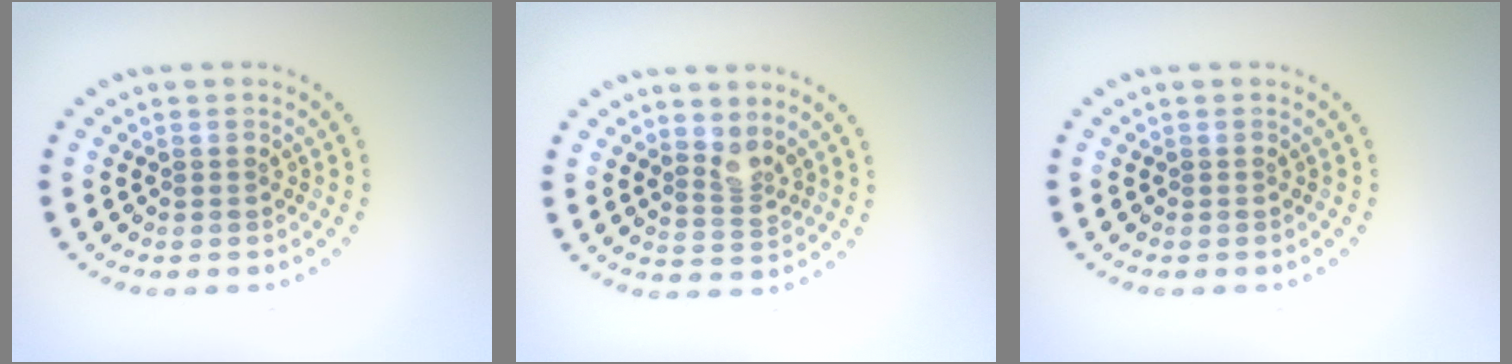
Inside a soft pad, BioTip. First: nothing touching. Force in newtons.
{"total": 2.0, "press": 1.5, "slide": 1.3}
{"total": 0.0}